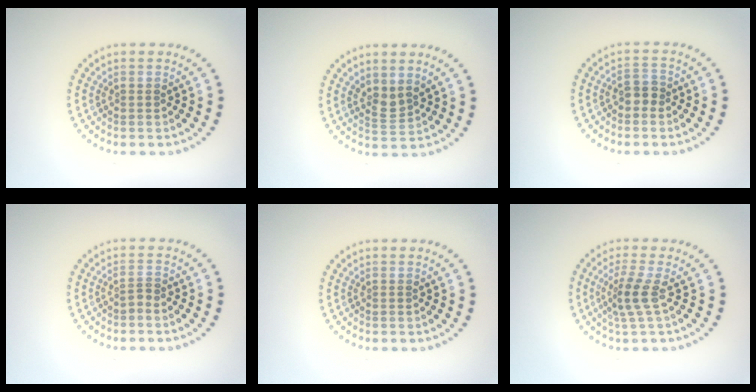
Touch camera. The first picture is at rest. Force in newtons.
{"total": 1.9, "press": 1.4, "slide": 1.2}
{"total": 1.4, "press": 1.2, "slide": 0.7}
{"total": 0.7, "press": 0.4, "slide": 0.6}
{"total": 0.0}
{"total": 2.4, "press": 1.8, "slide": 1.7}